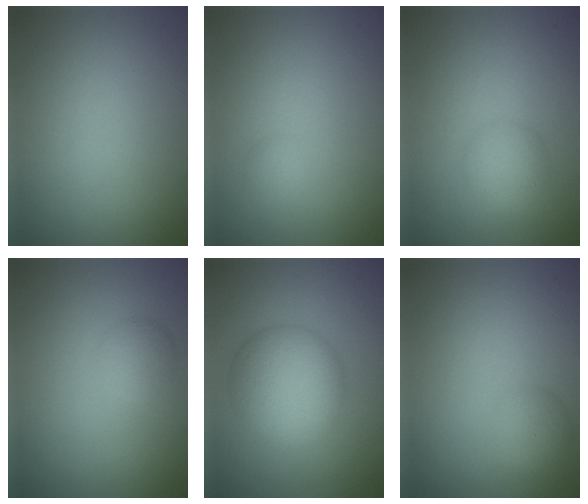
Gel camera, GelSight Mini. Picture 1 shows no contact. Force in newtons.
{"total": 0.9, "press": 0.9, "slide": 0.0}
{"total": 2.4, "press": 2.4, "slide": 0.1}
{"total": 1.7, "press": 1.7, "slide": 0.1}
{"total": 7.0, "press": 7.0, "slide": 0.2}
{"total": 1.8, "press": 1.8, "slide": 0.0}